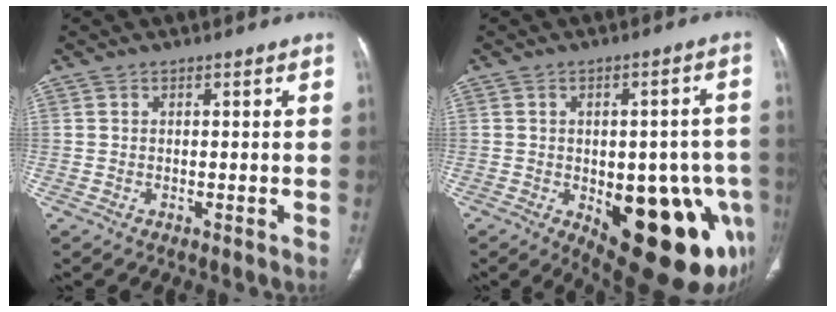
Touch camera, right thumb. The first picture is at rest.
{"total": 22.9, "force": [-7.8, 10.4, 18.8], "torque": [-0.174, 0.009, -0.077]}